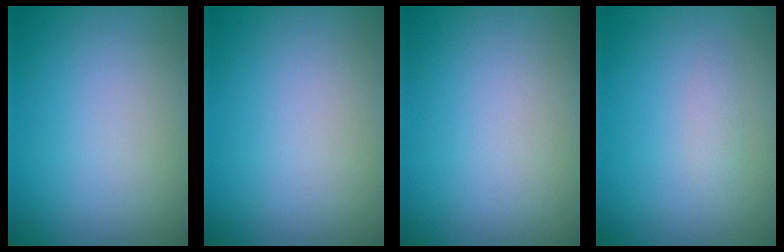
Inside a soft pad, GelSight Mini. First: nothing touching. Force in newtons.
{"total": 0.0}
{"total": 0.0}
{"total": 0.8, "press": 0.8, "slide": 0.0}